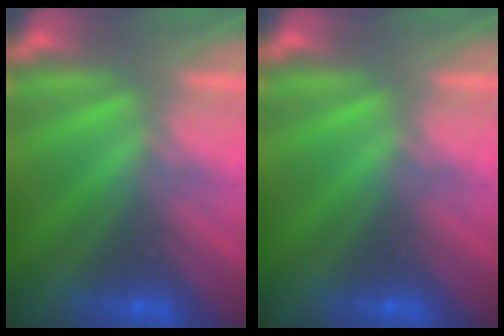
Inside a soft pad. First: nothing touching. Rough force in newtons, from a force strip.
{"total": 0.0}